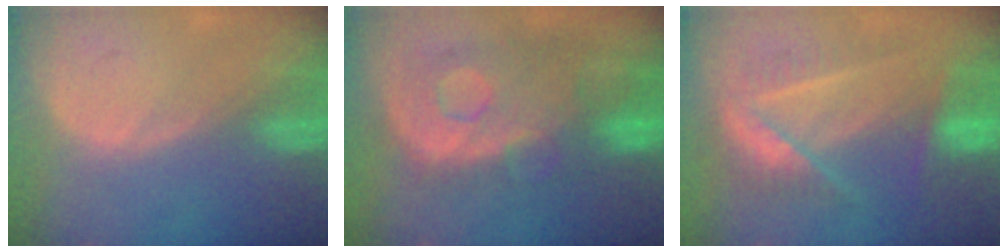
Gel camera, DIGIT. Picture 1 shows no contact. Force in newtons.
{"total": 11.3, "press": 9.8, "slide": 5.6}
{"total": 7.3, "press": 7.3, "slide": 0.2}